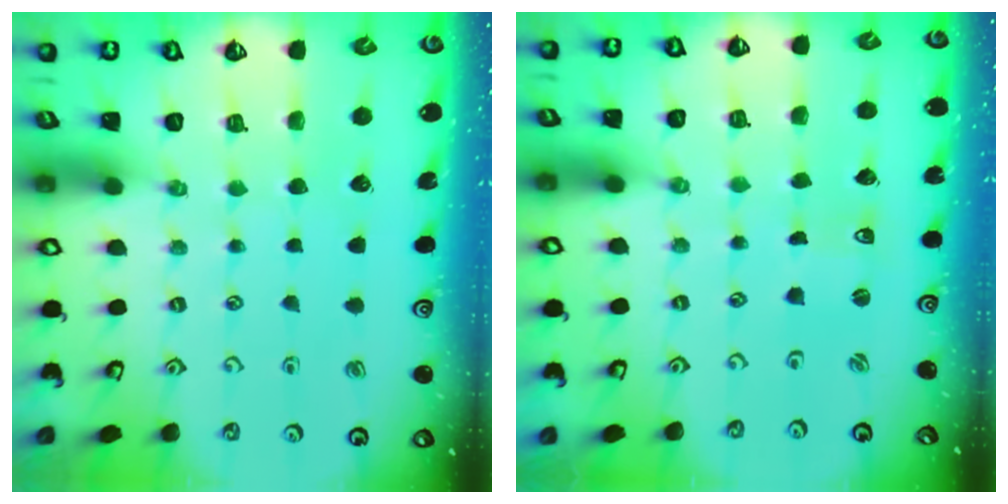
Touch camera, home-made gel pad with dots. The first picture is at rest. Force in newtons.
{"total": 2.3, "press": 2.3, "slide": 0.4}